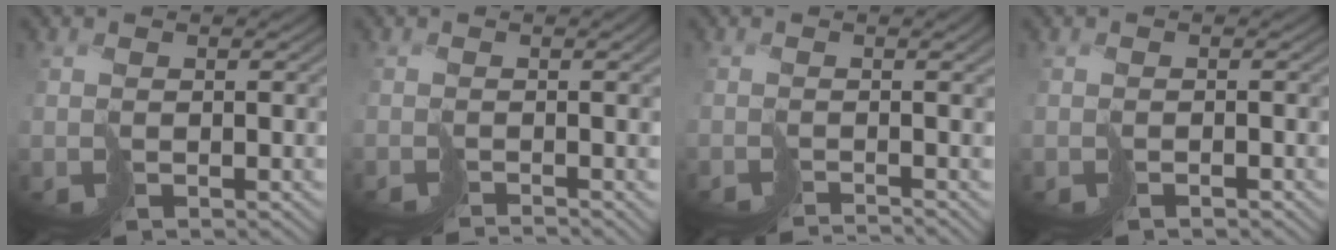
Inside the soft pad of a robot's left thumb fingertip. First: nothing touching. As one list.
[{"total": 2.8, "force": [-2.2, -0.6, 1.6], "torque": [-0.007, -0.004, -0.038]}, {"total": 3.3, "force": [-2.5, -0.5, 2.1], "torque": [-0.012, -0.007, -0.040]}, {"total": 1.1, "force": [-1.1, 0.0, -0.2], "torque": [0.011, -0.001, -0.017]}]